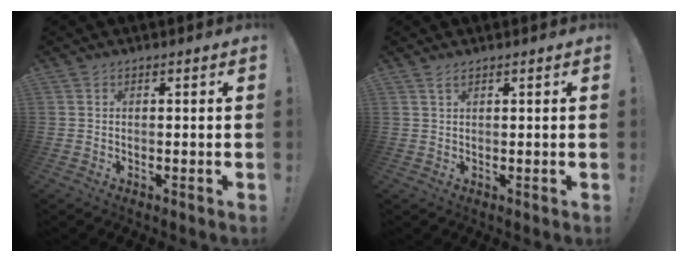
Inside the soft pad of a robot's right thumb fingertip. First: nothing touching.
{"total": 1.6, "force": [1.0, 0.3, 1.1], "torque": [-0.025, 0.000, 0.019]}